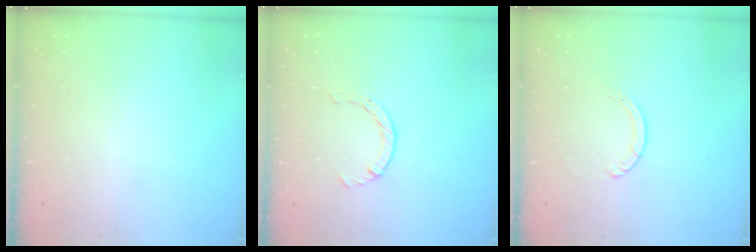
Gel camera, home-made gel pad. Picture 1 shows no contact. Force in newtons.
{"total": 2.1, "press": 2.1, "slide": 0.3}
{"total": 1.1, "press": 1.1, "slide": 0.1}